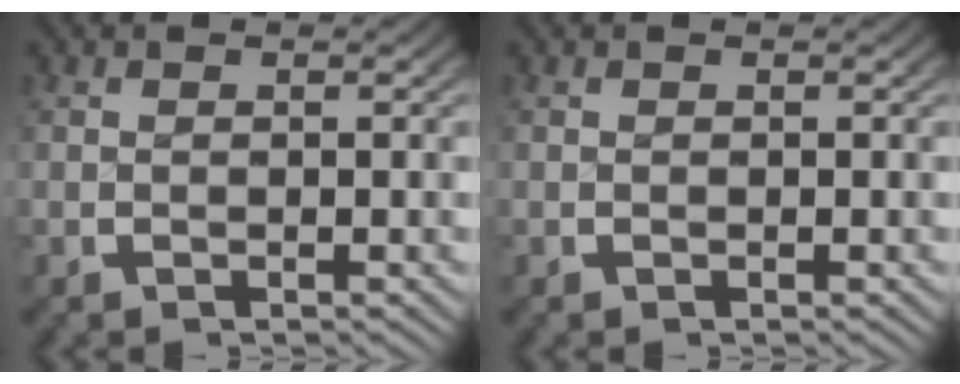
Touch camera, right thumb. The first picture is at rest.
{"total": 0.0}